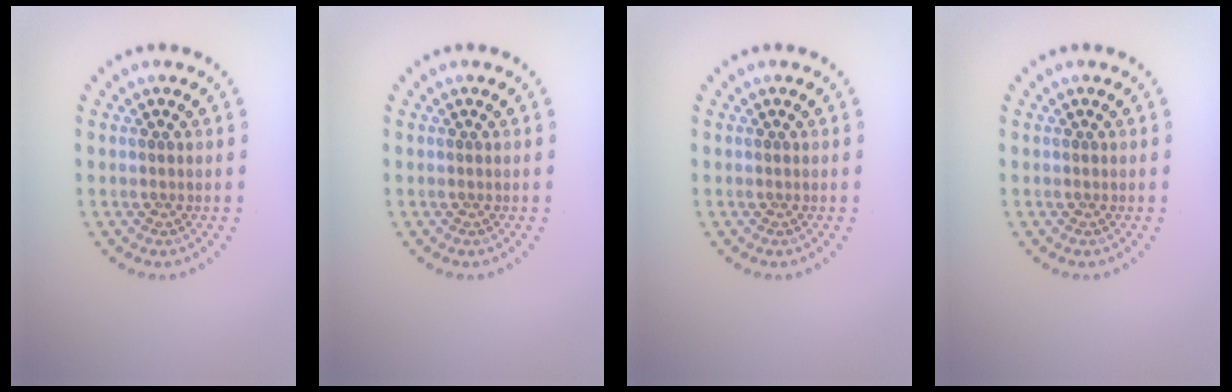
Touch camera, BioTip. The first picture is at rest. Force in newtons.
{"total": 0.0}
{"total": 0.0}
{"total": 0.0}